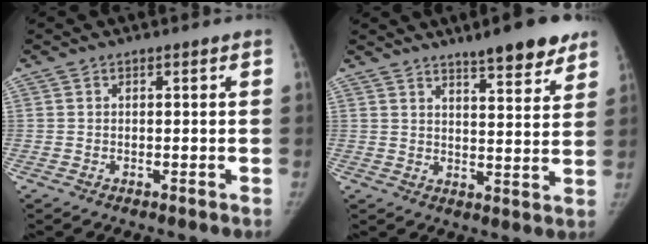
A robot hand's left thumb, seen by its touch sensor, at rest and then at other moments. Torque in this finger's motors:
{"motor_torque": [-0.07, 0.33, -0.31, 0.29, 0.07]}